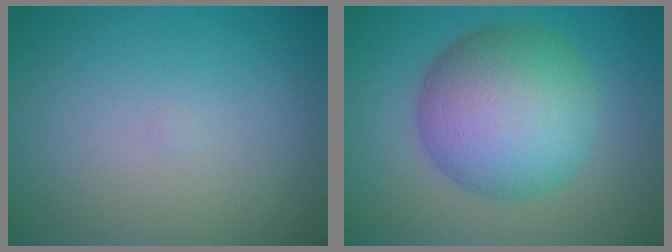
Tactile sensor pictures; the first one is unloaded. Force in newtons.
{"total": 10.1, "press": 10.1, "slide": 0.3}